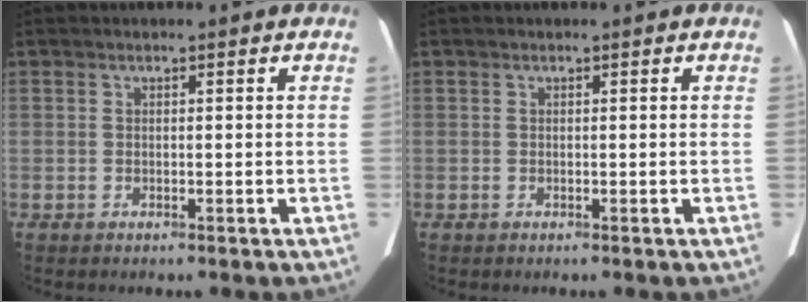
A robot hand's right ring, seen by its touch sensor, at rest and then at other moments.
{"total": 0.0}